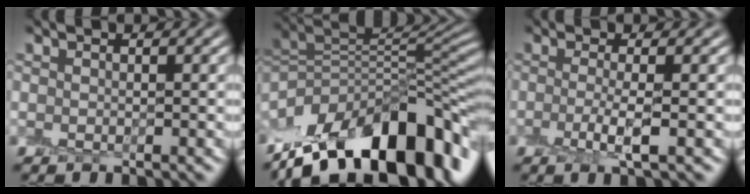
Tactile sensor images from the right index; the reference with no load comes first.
{"total": 15.0, "force": [-8.3, 6.9, 10.5], "torque": [-0.179, 0.027, -0.144]}
{"total": 2.5, "force": [-0.6, 0.3, 2.4], "torque": [-0.050, -0.004, -0.017]}